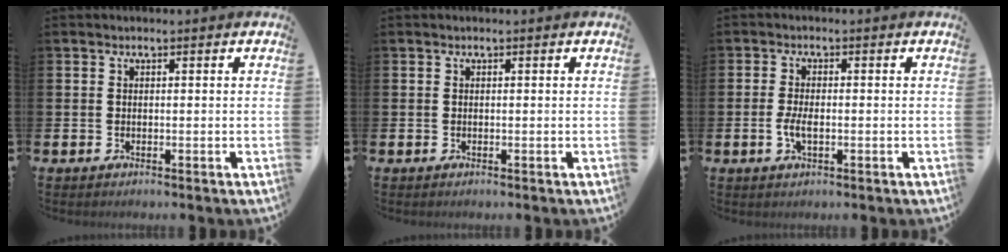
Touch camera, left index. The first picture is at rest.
{"total": 0.0}
{"total": 2.7, "force": [-0.5, 1.2, 2.3], "torque": [-0.042, -0.005, -0.014]}